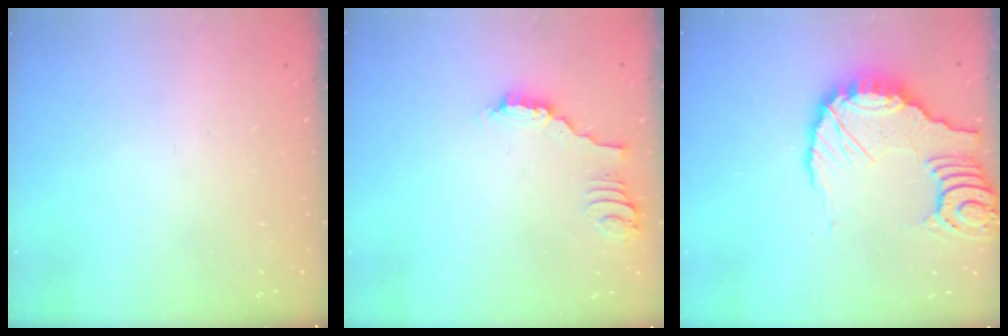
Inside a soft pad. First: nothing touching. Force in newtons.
{"total": 3.5, "press": 3.5, "slide": 0.2}
{"total": 12.2, "press": 12.2, "slide": 1.3}